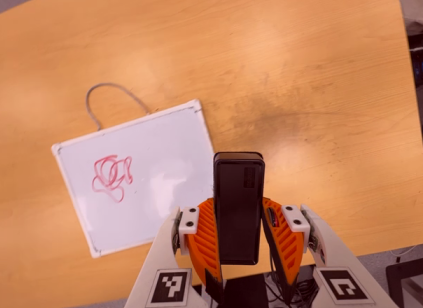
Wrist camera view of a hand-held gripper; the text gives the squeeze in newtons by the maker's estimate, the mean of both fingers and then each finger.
{"total": 3.5, "left": 2.1, "right": 5.0}